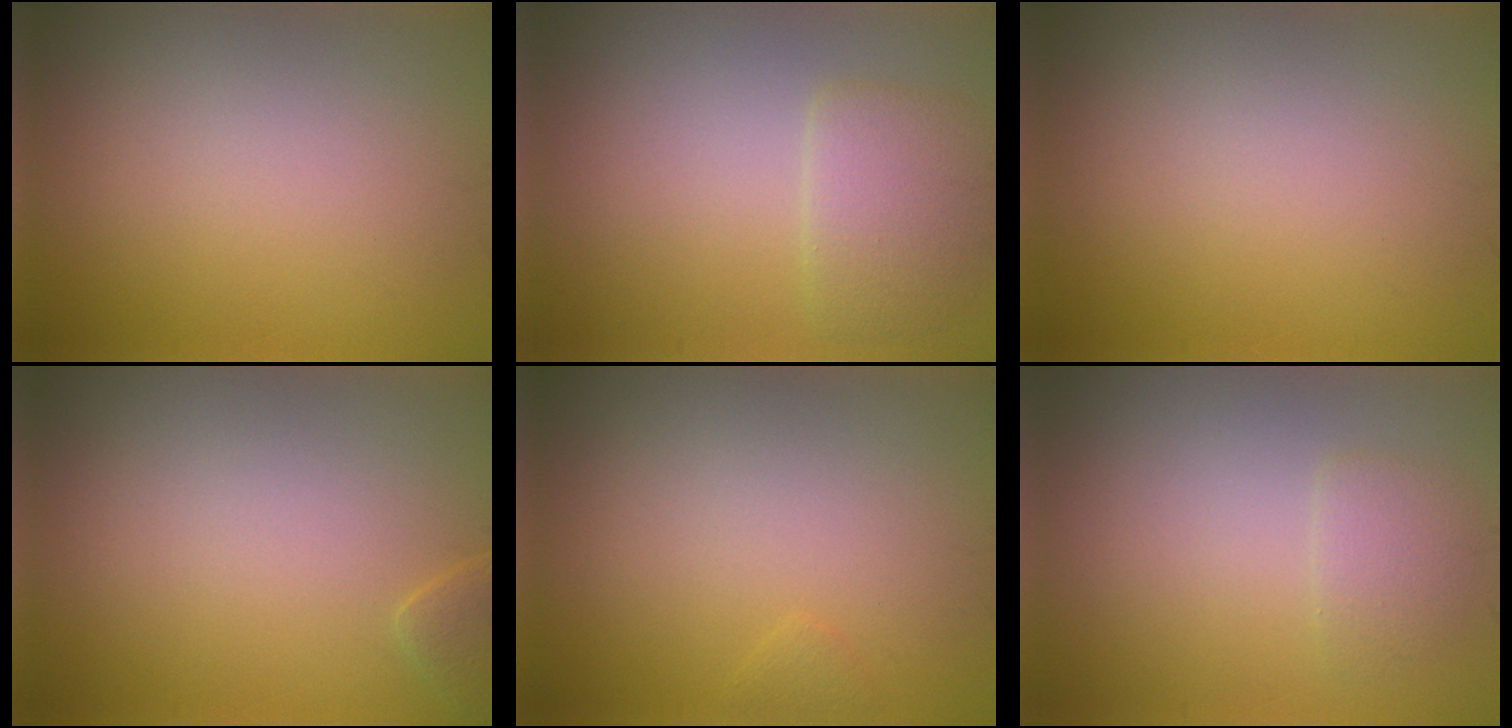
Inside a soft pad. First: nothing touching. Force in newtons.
{"total": 3.1, "press": 3.1, "slide": 0.2}
{"total": 0.0}
{"total": 1.3, "press": 1.3, "slide": 0.1}
{"total": 0.6, "press": 0.6, "slide": 0.0}
{"total": 1.7, "press": 1.6, "slide": 0.2}